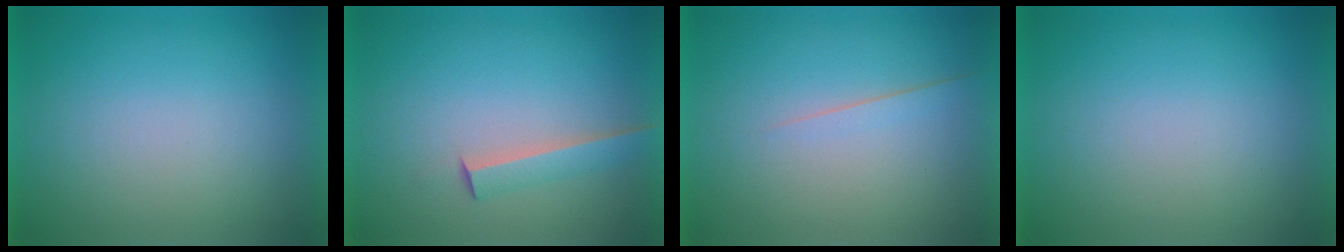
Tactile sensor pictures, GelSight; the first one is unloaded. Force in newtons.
{"total": 2.4}
{"total": 1.4}
{"total": 0.0}